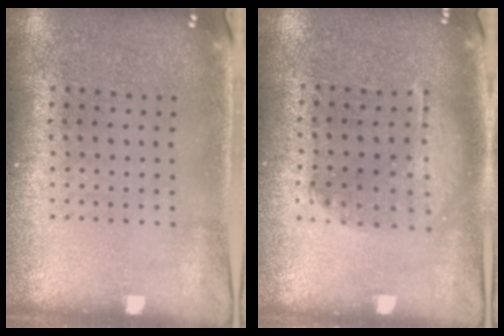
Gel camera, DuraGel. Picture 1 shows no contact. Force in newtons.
{"total": 1.4, "press": 1.4, "slide": 0.4}